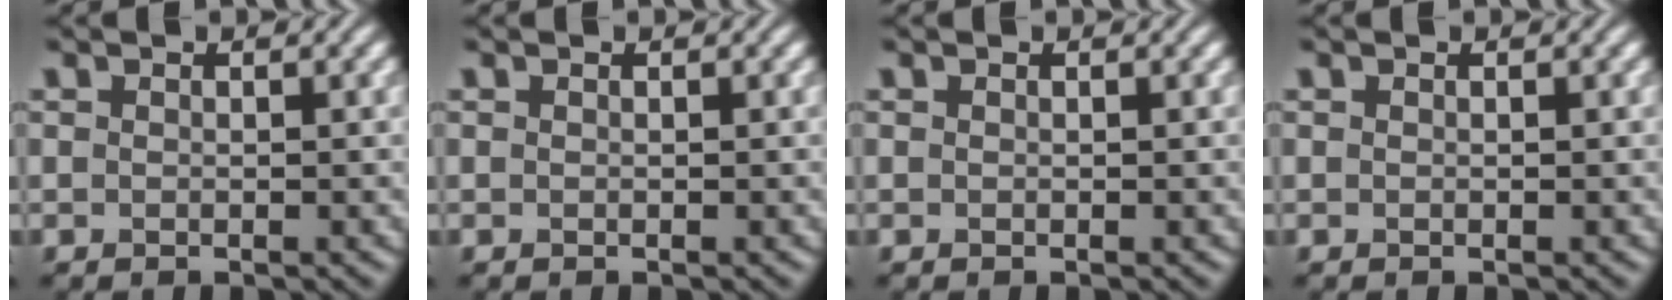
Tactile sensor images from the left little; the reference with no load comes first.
{"total": 0.0}
{"total": 0.0}
{"total": 0.0}